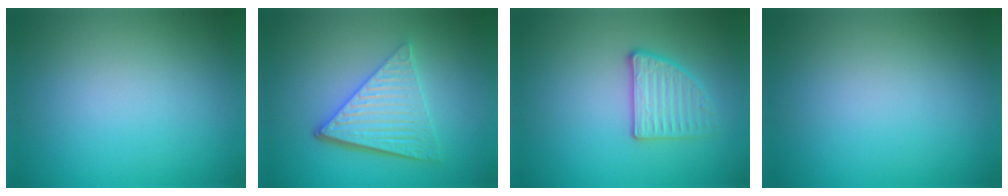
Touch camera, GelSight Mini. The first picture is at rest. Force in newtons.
{"total": 6.0, "press": 4.2, "slide": 4.3}
{"total": 2.7, "press": 2.6, "slide": 0.8}
{"total": 0.0}